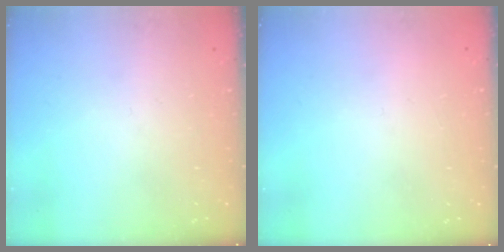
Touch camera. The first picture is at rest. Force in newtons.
{"total": 2.1, "press": 2.1, "slide": 0.1}